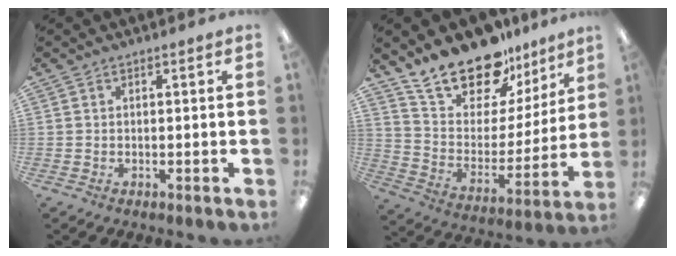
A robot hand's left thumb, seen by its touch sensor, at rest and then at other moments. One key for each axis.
{"total": 19.4, "fx": 16.5, "fy": 7.9, "fz": 6.4, "tx": -0.122, "ty": -0.128, "tz": 0.298}